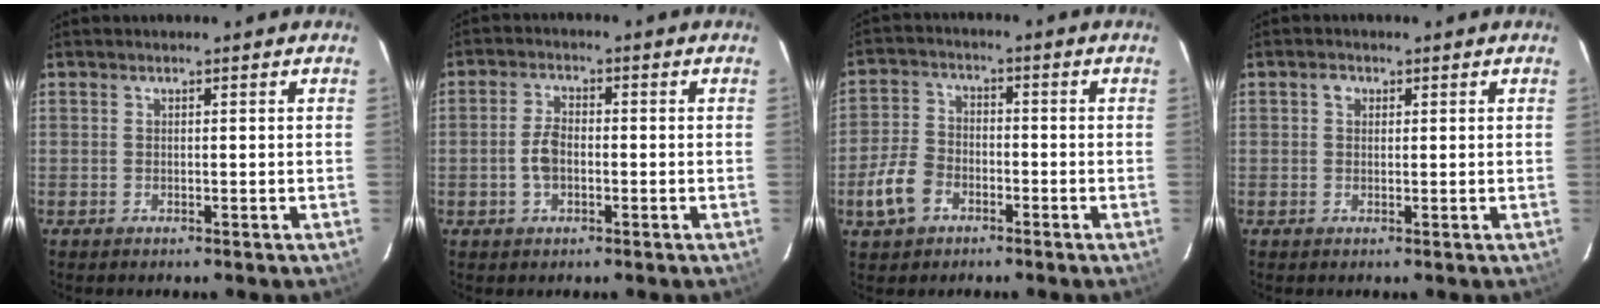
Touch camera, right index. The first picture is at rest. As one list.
[{"total": 4.4, "force": [-1.1, 2.7, 3.2], "torque": [-0.068, 0.007, -0.017]}, {"total": 8.0, "force": [-4.0, 5.6, 4.2], "torque": [-0.103, 0.009, -0.075]}, {"total": 1.5, "force": [0.5, 1.3, 0.6], "torque": [-0.010, 0.008, 0.007]}]